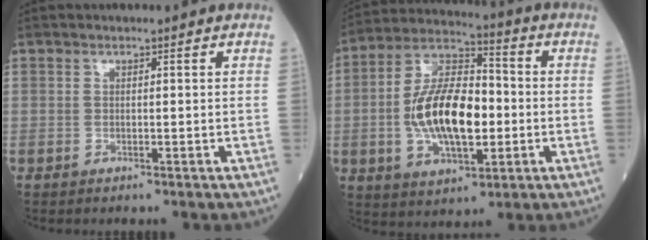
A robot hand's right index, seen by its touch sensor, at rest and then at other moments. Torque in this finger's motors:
{"motor_torque": [1.52, -0.62, 0.43, 0.21]}